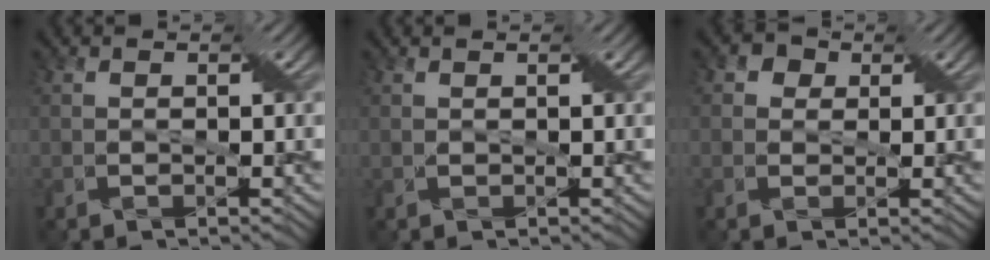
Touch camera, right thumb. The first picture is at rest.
{"total": 0.6, "force": [0.6, -0.2, 0.1], "torque": [-0.002, -0.002, 0.012]}
{"total": 3.0, "force": [1.4, 2.5, 1.0], "torque": [-0.015, 0.002, 0.004]}